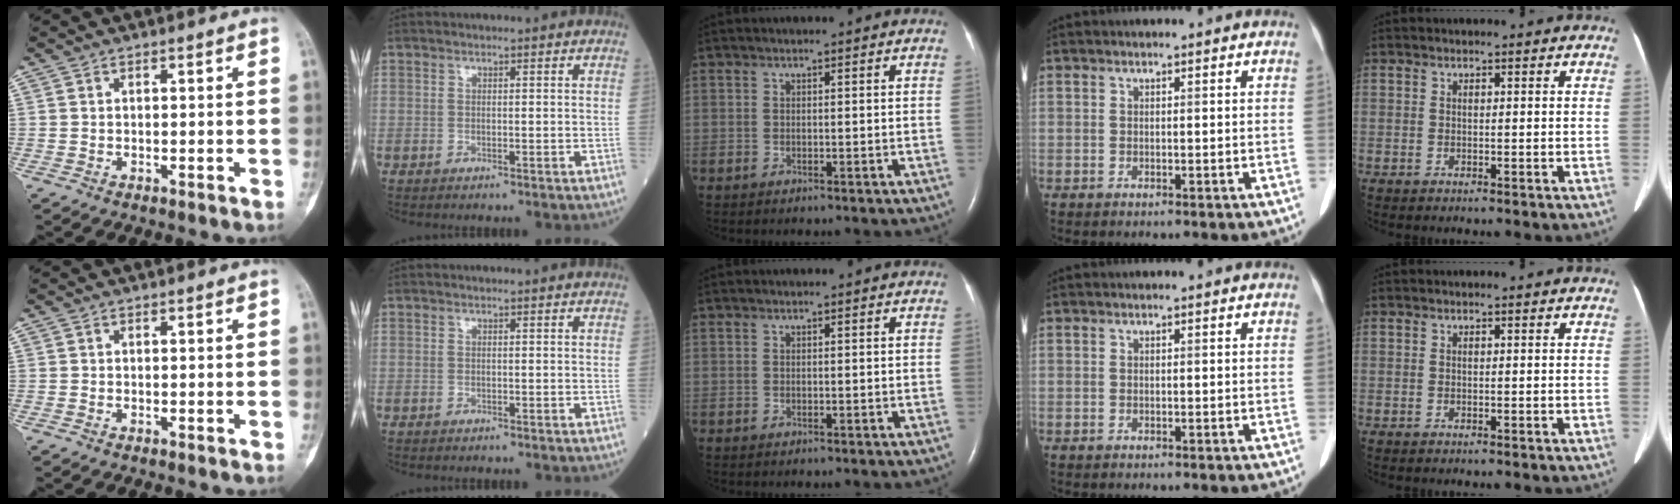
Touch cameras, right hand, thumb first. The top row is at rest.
{}